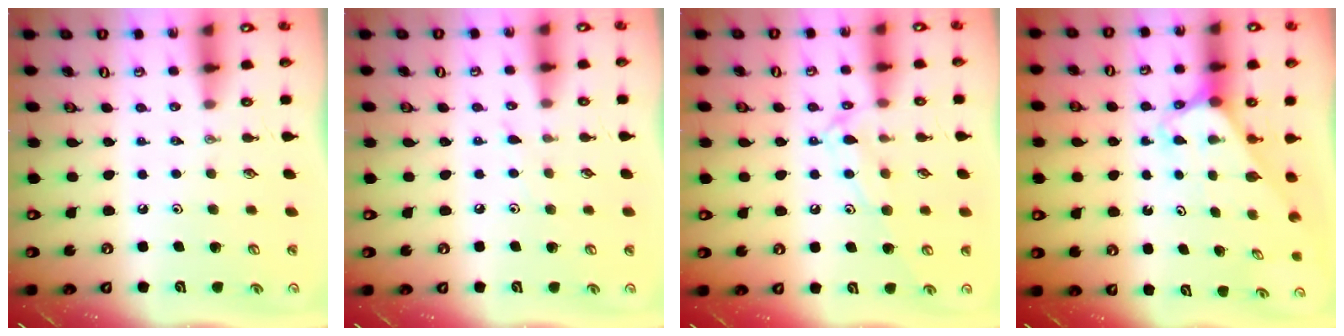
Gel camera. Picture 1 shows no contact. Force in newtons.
{"total": 3.9, "press": 3.8, "slide": 0.5}
{"total": 12.5, "press": 12.5, "slide": 0.9}
{"total": 2.6, "press": 2.6, "slide": 0.2}